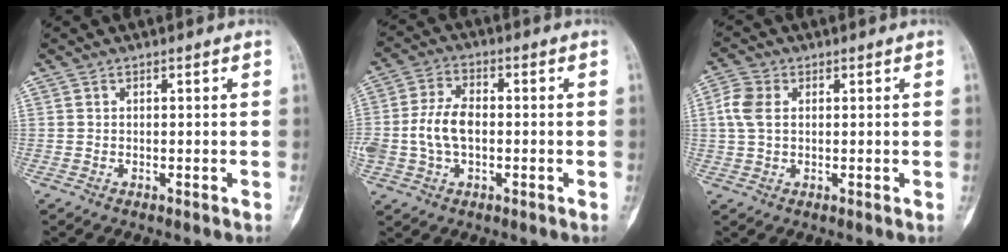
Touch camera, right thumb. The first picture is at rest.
{"total": 8.5, "force": [-0.8, 5.4, 6.6], "torque": [-0.132, 0.018, -0.018]}
{"total": 5.2, "force": [1.0, 3.5, 3.7], "torque": [-0.087, 0.011, 0.015]}